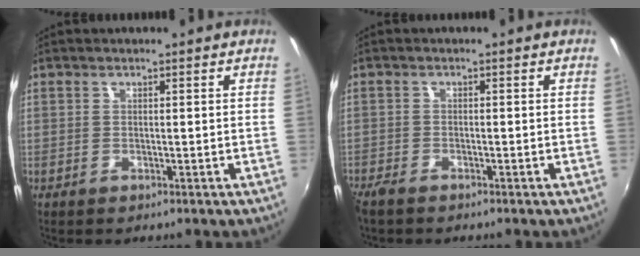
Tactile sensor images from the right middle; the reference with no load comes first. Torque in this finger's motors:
{"motor_torque": [0.03, -0.04, 0.17, 0.03]}